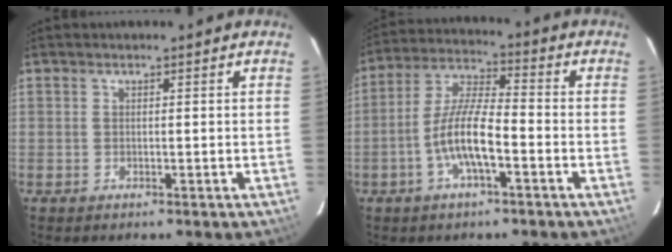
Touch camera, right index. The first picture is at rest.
{"total": 9.6, "force": [-3.8, 2.3, 8.5], "torque": [-0.177, 0.003, -0.073]}